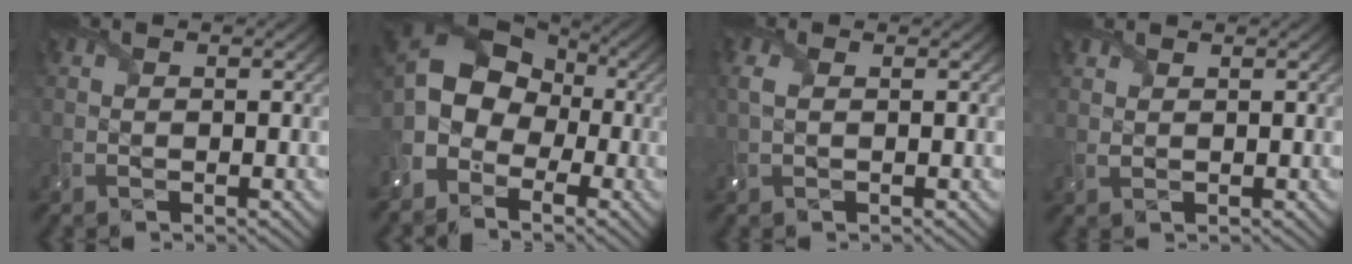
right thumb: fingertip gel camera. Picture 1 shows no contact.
{"total": 10.1, "force": [-2.8, 7.6, 6.0], "torque": [-0.134, -0.007, -0.065]}
{"total": 1.7, "force": [0.5, 0.9, 1.4], "torque": [-0.044, 0.004, 0.007]}
{"total": 1.1, "force": [1.0, 0.3, 0.3], "torque": [-0.017, 0.003, 0.026]}